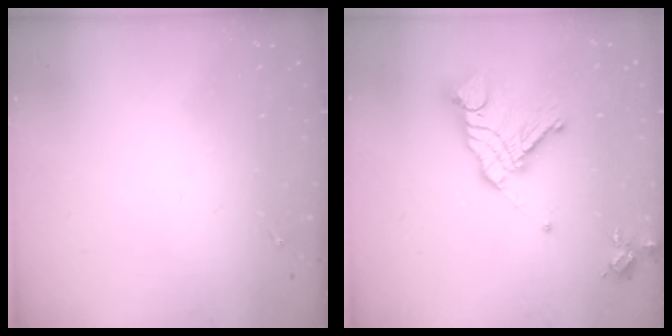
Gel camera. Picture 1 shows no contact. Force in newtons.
{"total": 17.6, "press": 17.5, "slide": 1.9}